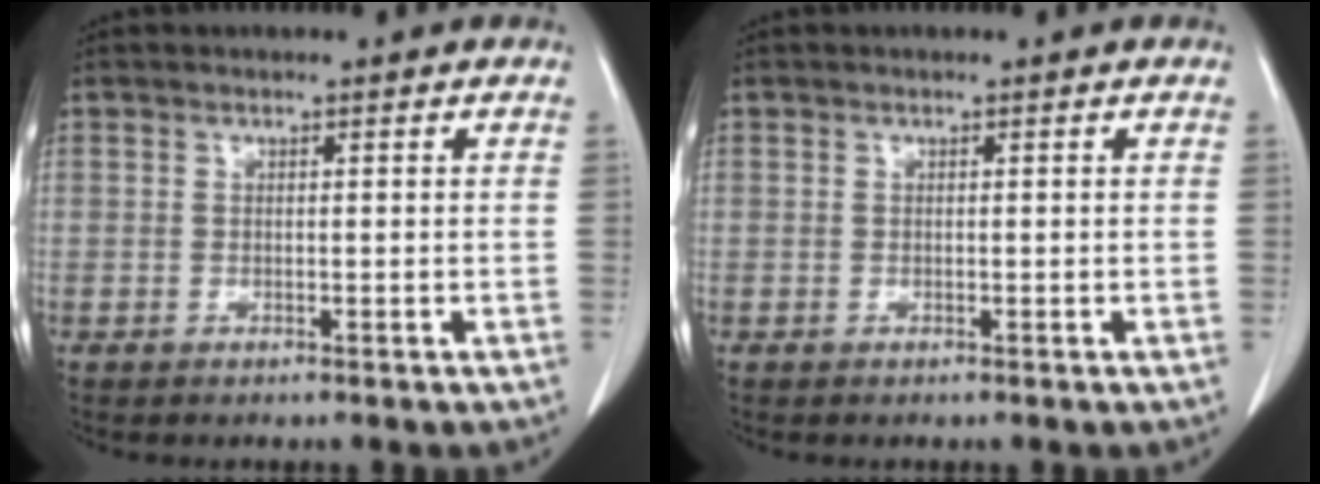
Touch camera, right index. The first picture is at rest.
{"total": 0.0}